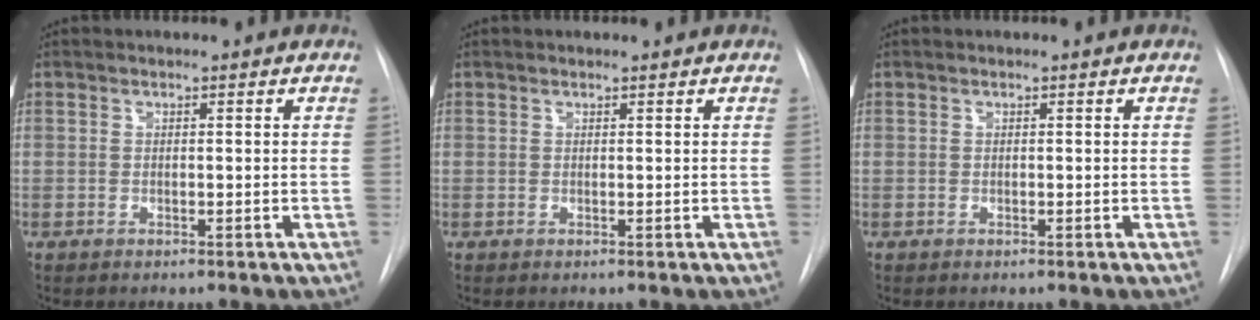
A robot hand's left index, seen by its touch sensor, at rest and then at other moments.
{"total": 0.0}
{"total": 0.0}